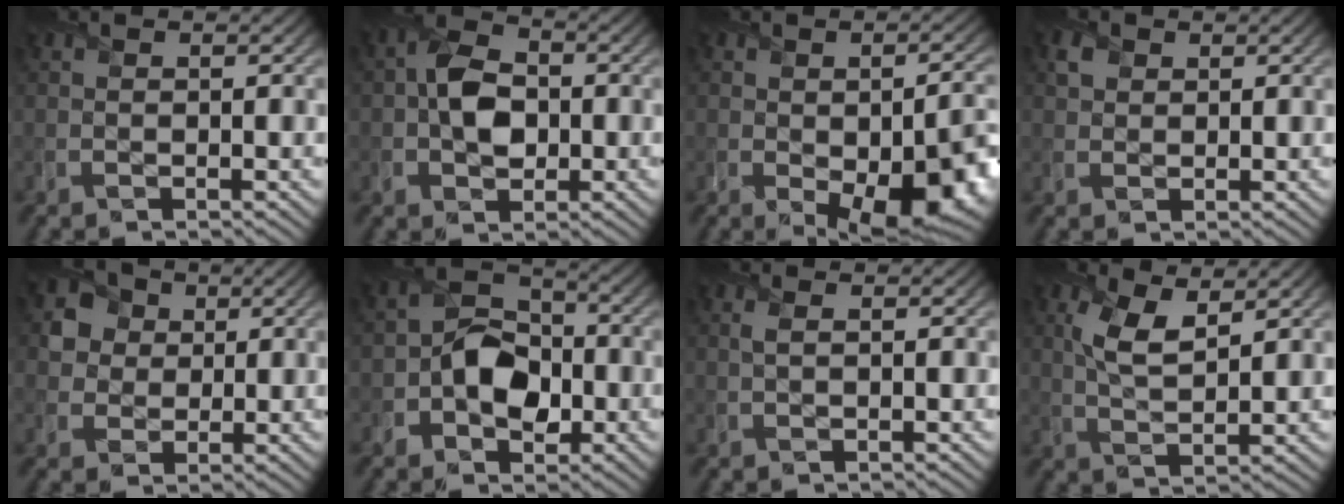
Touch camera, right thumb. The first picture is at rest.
{"total": 6.2, "force": [-0.5, 4.5, 4.2], "torque": [-0.077, 0.003, -0.017]}
{"total": 12.4, "force": [-3.9, 6.7, 9.6], "torque": [-0.125, -0.047, -0.044]}
{"total": 2.0, "force": [1.0, 1.6, 0.7], "torque": [-0.017, 0.001, 0.016]}
{"total": 5.4, "force": [1.6, 4.8, 2.0], "torque": [-0.057, 0.005, 0.011]}
{"total": 7.1, "force": [-1.7, 5.2, 4.6], "torque": [-0.074, 0.008, -0.044]}
{"total": 1.1, "force": [0.4, 0.4, 0.9], "torque": [-0.026, 0.003, 0.006]}
{"total": 6.0, "force": [2.7, 2.5, 4.7], "torque": [-0.110, -0.001, 0.049]}